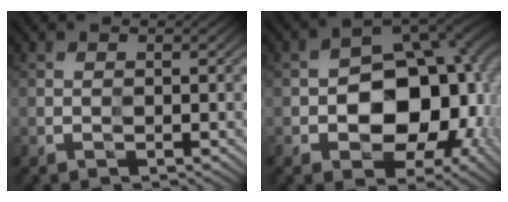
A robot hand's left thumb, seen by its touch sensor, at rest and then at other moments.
{"total": 13.1, "force": [-1.6, 9.3, 9.0], "torque": [-0.102, 0.002, -0.021]}